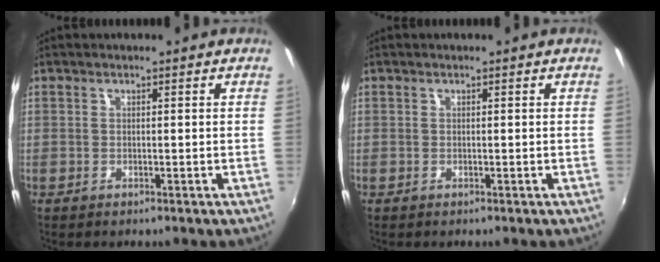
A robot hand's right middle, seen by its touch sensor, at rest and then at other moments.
{"total": 0.0}